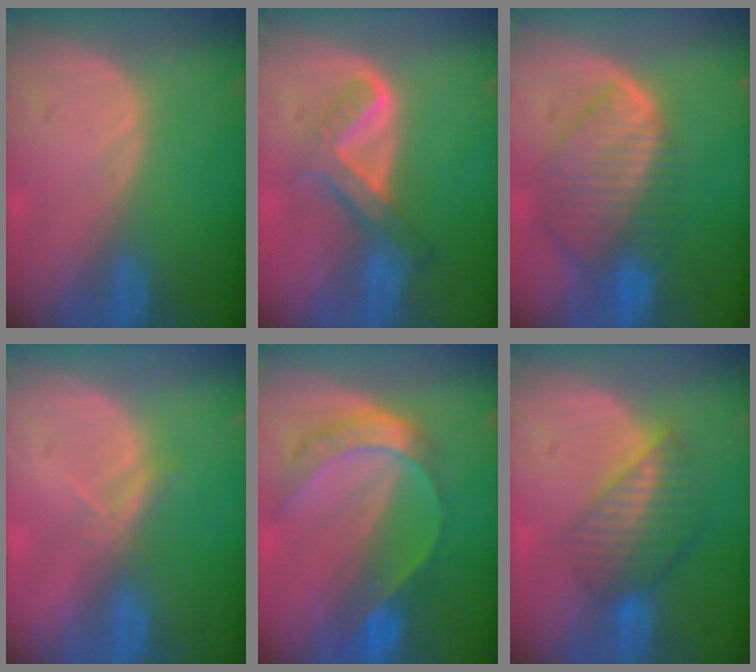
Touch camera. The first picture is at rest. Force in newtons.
{"total": 6.5, "press": 5.5, "slide": 3.3}
{"total": 9.3, "press": 8.0, "slide": 4.7}
{"total": 2.1, "press": 1.9, "slide": 0.9}
{"total": 7.8, "press": 6.5, "slide": 4.4}
{"total": 7.0, "press": 6.0, "slide": 3.5}